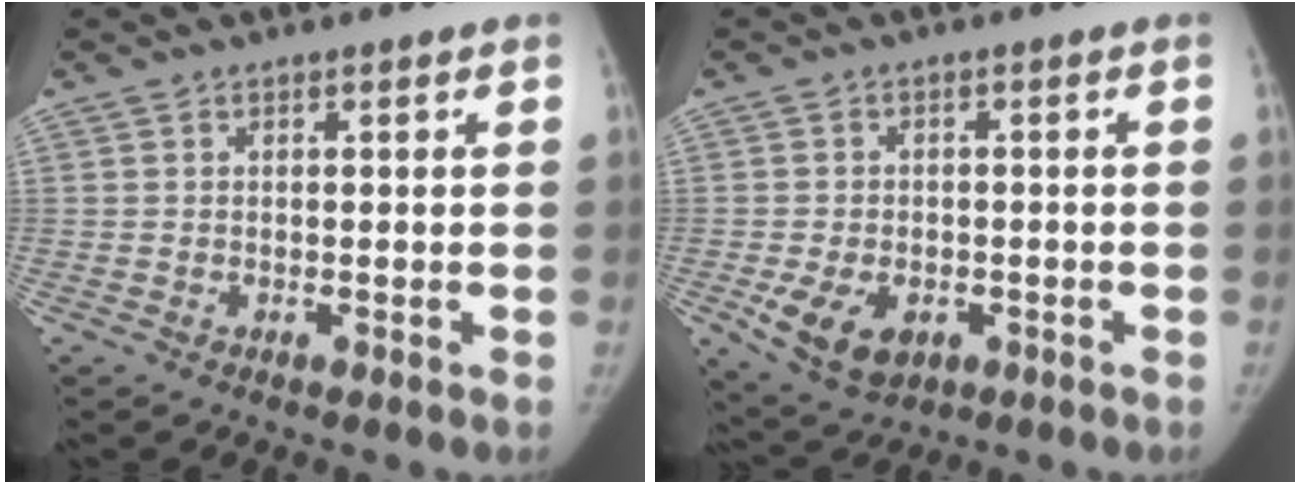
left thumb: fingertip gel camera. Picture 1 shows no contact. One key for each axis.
{"total": 8.6, "fx": -2.9, "fy": 5.8, "fz": 5.6, "tx": -0.090, "ty": -0.001, "tz": -0.036}